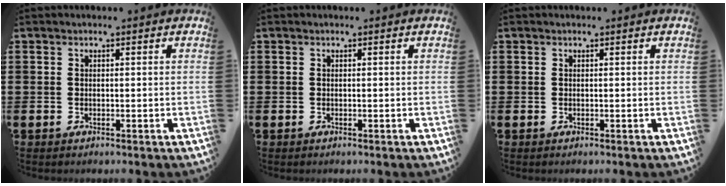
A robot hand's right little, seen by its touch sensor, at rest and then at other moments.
{"total": 0.0}
{"total": 0.0}